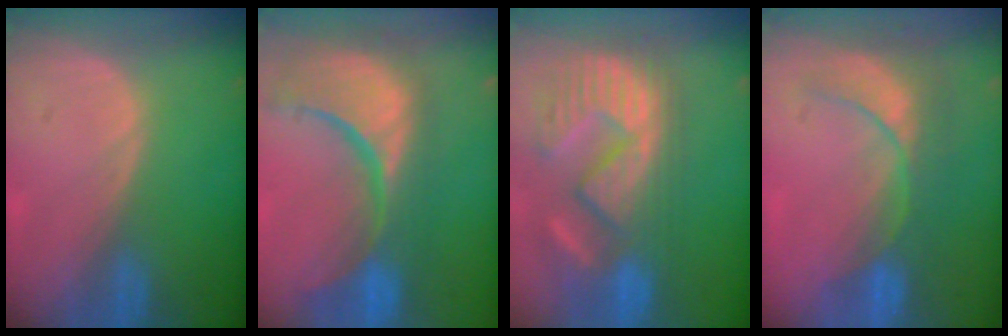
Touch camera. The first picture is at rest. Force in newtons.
{"total": 15.3, "press": 12.2, "slide": 9.3}
{"total": 12.7, "press": 11.9, "slide": 4.5}
{"total": 9.0, "press": 7.8, "slide": 4.6}